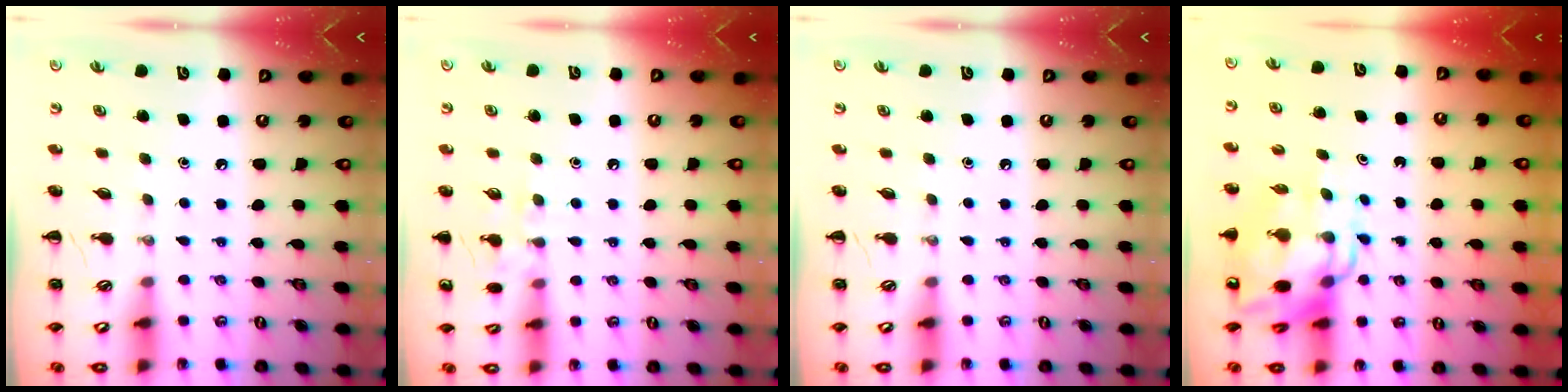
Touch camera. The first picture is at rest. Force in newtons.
{"total": 7.1, "press": 7.0, "slide": 1.4}
{"total": 0.0}
{"total": 11.9, "press": 11.4, "slide": 3.3}